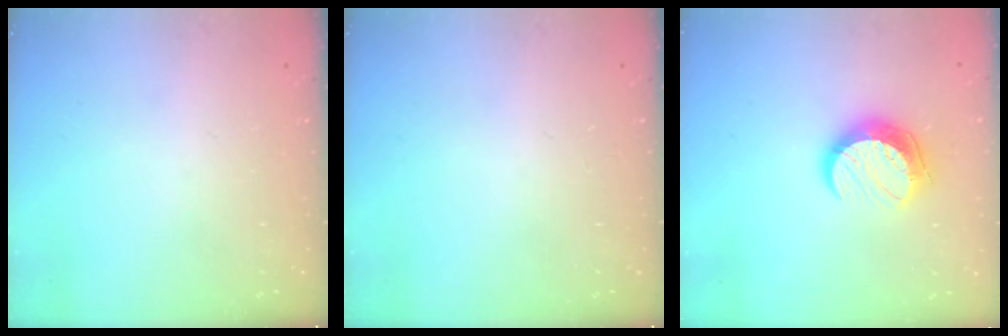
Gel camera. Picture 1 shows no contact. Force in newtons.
{"total": 0.0}
{"total": 12.2, "press": 12.2, "slide": 0.7}